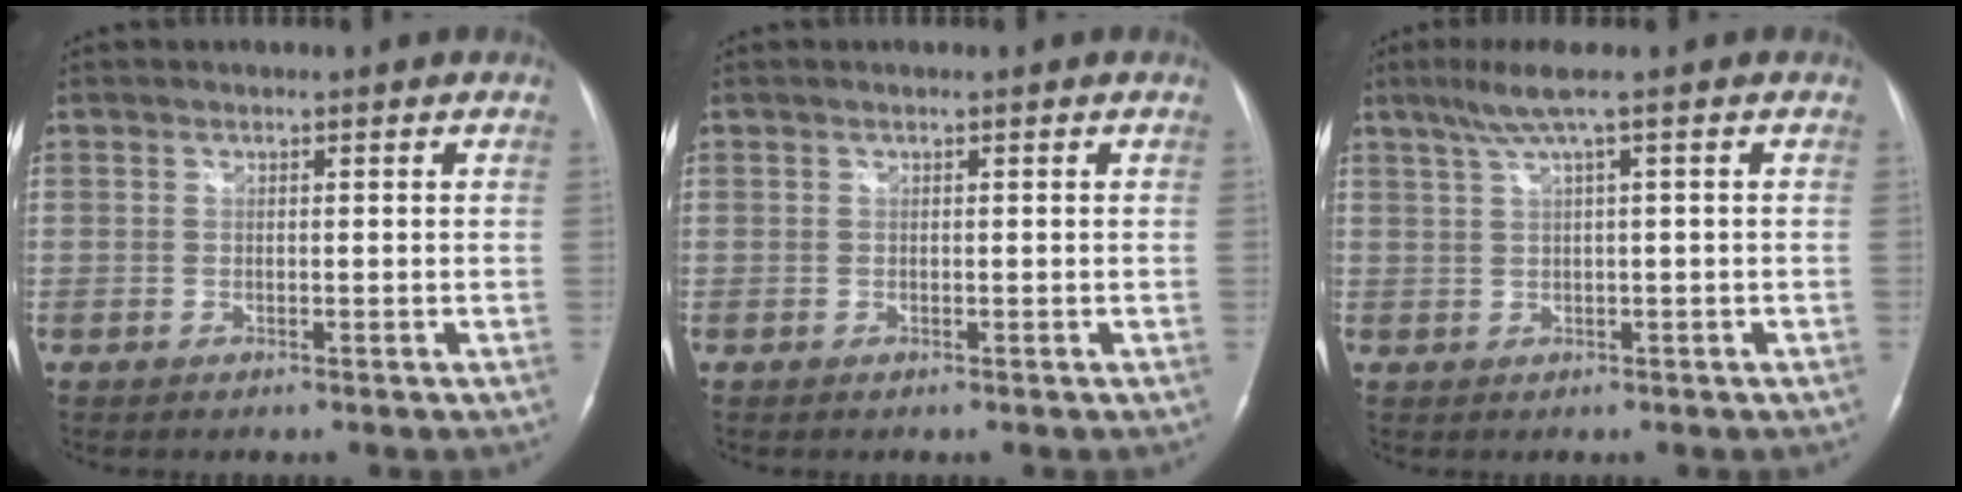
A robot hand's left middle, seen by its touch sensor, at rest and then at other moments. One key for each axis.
{"total": 0.0}
{"total": 4.2, "fx": 2.0, "fy": -0.9, "fz": 3.5, "tx": -0.080, "ty": 0.017, "tz": 0.045}